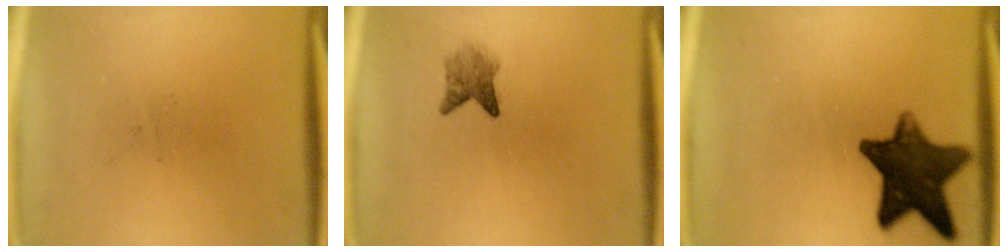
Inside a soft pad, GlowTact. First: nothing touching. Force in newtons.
{"total": 2.6}
{"total": 12.9}